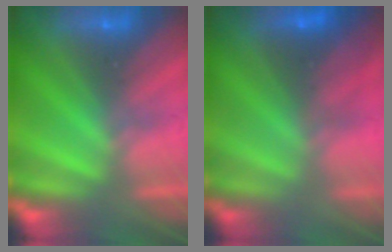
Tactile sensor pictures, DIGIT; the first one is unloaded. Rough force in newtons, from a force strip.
{"total": 2.9}